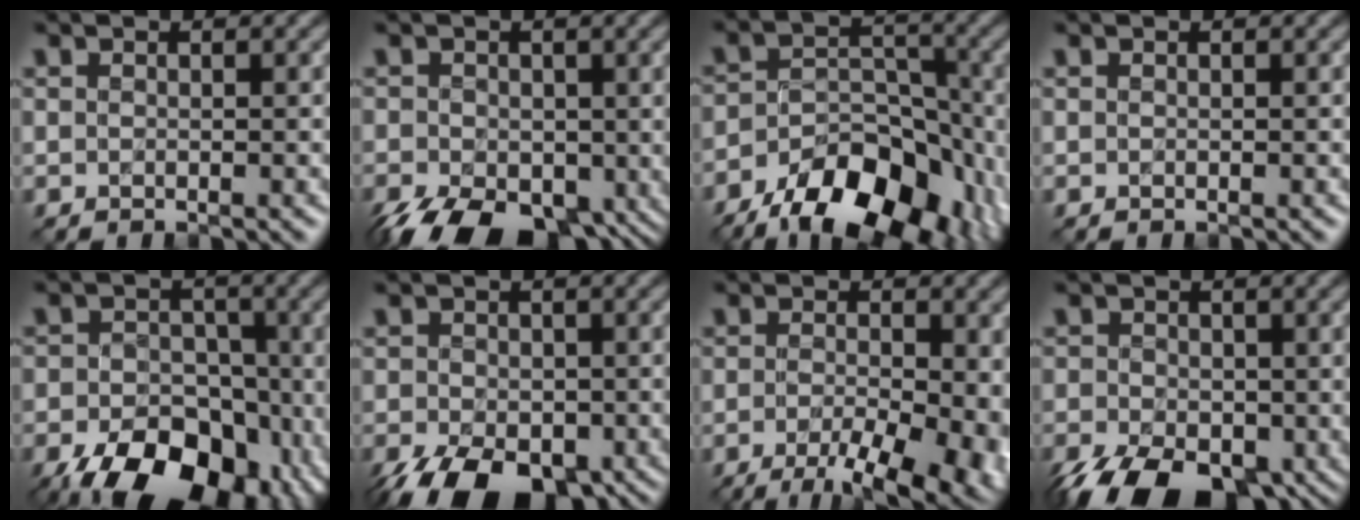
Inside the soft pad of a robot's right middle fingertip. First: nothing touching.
{"total": 9.4, "force": [-4.5, 5.5, 6.2], "torque": [-0.106, -0.038, -0.072]}
{"total": 12.1, "force": [-7.7, 6.0, 7.1], "torque": [-0.114, 0.003, -0.127]}
{"total": 0.0}
{"total": 14.9, "force": [-7.3, 9.1, 9.3], "torque": [-0.120, -0.027, -0.110]}
{"total": 9.4, "force": [-5.0, 5.0, 6.1], "torque": [-0.109, -0.035, -0.083]}
{"total": 10.1, "force": [-4.1, 3.4, 8.6], "torque": [-0.114, -0.018, -0.062]}
{"total": 10.6, "force": [-5.2, 5.9, 7.1], "torque": [-0.129, -0.039, -0.085]}